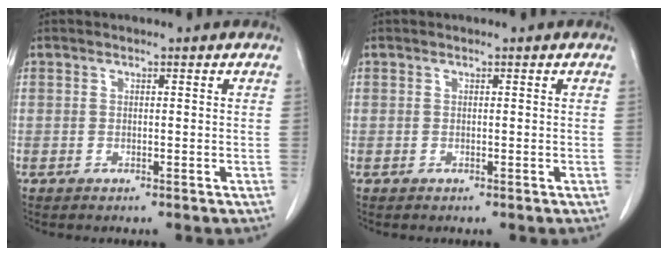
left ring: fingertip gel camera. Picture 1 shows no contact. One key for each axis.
{"total": 0.0}